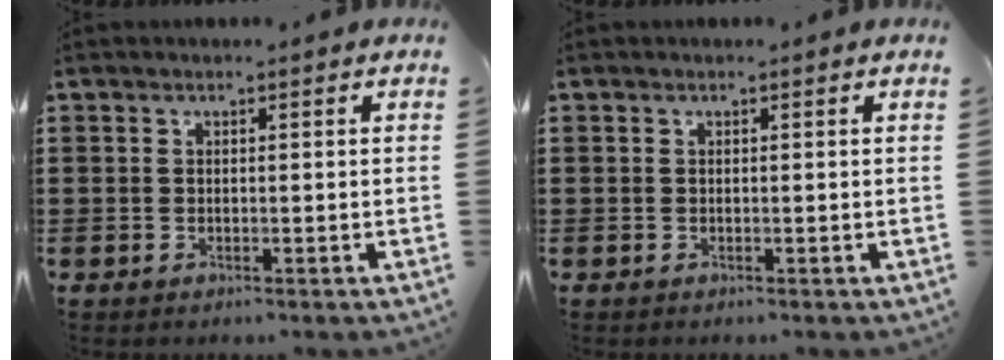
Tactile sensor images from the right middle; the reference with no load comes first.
{"total": 0.0}